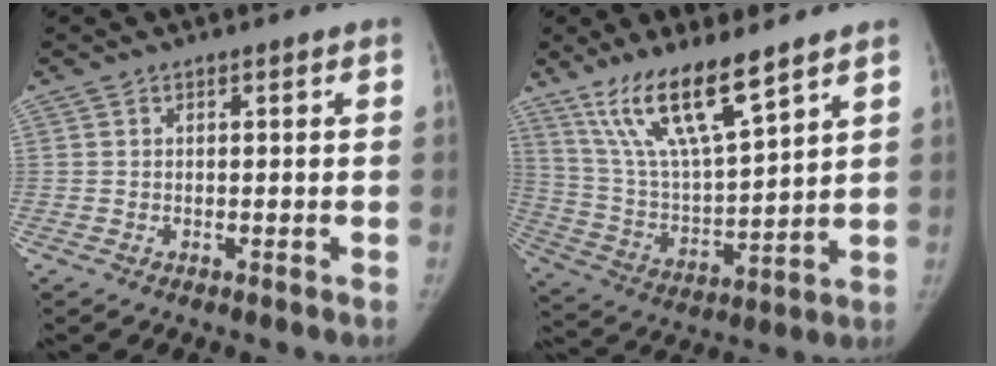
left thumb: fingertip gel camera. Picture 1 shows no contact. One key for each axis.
{"total": 16.0, "fx": 11.0, "fy": 3.3, "fz": 11.2, "tx": -0.198, "ty": -0.055, "tz": 0.223}